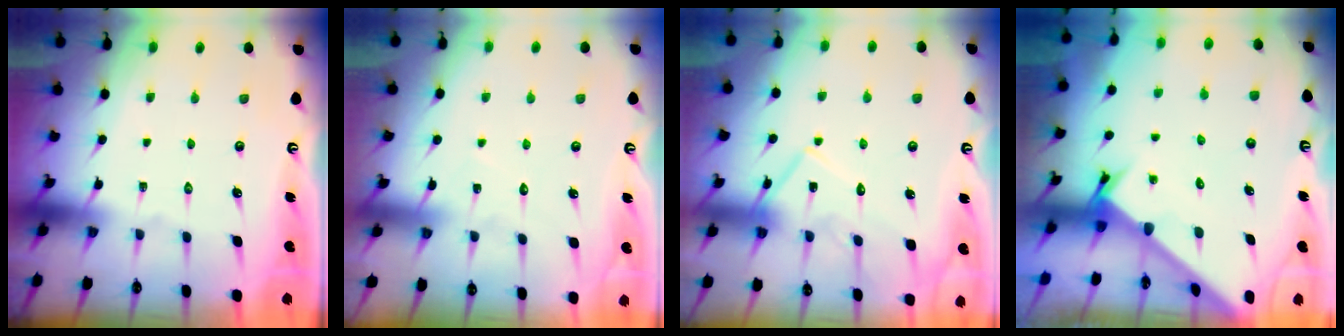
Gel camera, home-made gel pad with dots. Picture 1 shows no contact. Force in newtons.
{"total": 4.5, "press": 4.5, "slide": 0.4}
{"total": 12.7, "press": 12.7, "slide": 0.5}
{"total": 2.7, "press": 2.7, "slide": 0.2}